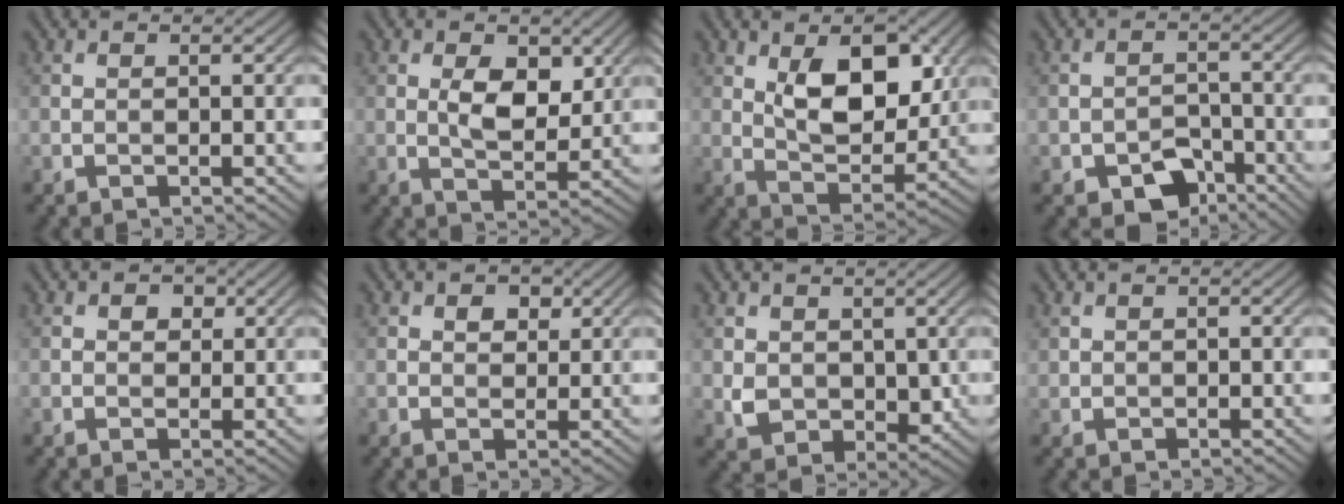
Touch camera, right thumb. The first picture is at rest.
{"total": 5.4, "force": [1.4, 2.8, 4.4], "torque": [-0.078, -0.006, 0.025]}
{"total": 9.8, "force": [3.1, 5.2, 7.7], "torque": [-0.134, -0.008, 0.054]}
{"total": 5.6, "force": [-3.6, 3.4, 2.7], "torque": [-0.041, -0.004, -0.063]}
{"total": 1.9, "force": [0.8, 1.4, 1.0], "torque": [-0.015, 0.001, 0.010]}
{"total": 2.3, "force": [1.1, 1.6, 1.3], "torque": [-0.022, -0.001, 0.017]}
{"total": 4.4, "force": [1.1, 3.4, 2.5], "torque": [-0.063, -0.015, 0.030]}
{"total": 0.9, "force": [0.6, 0.6, 0.2], "torque": [-0.006, -0.002, 0.017]}